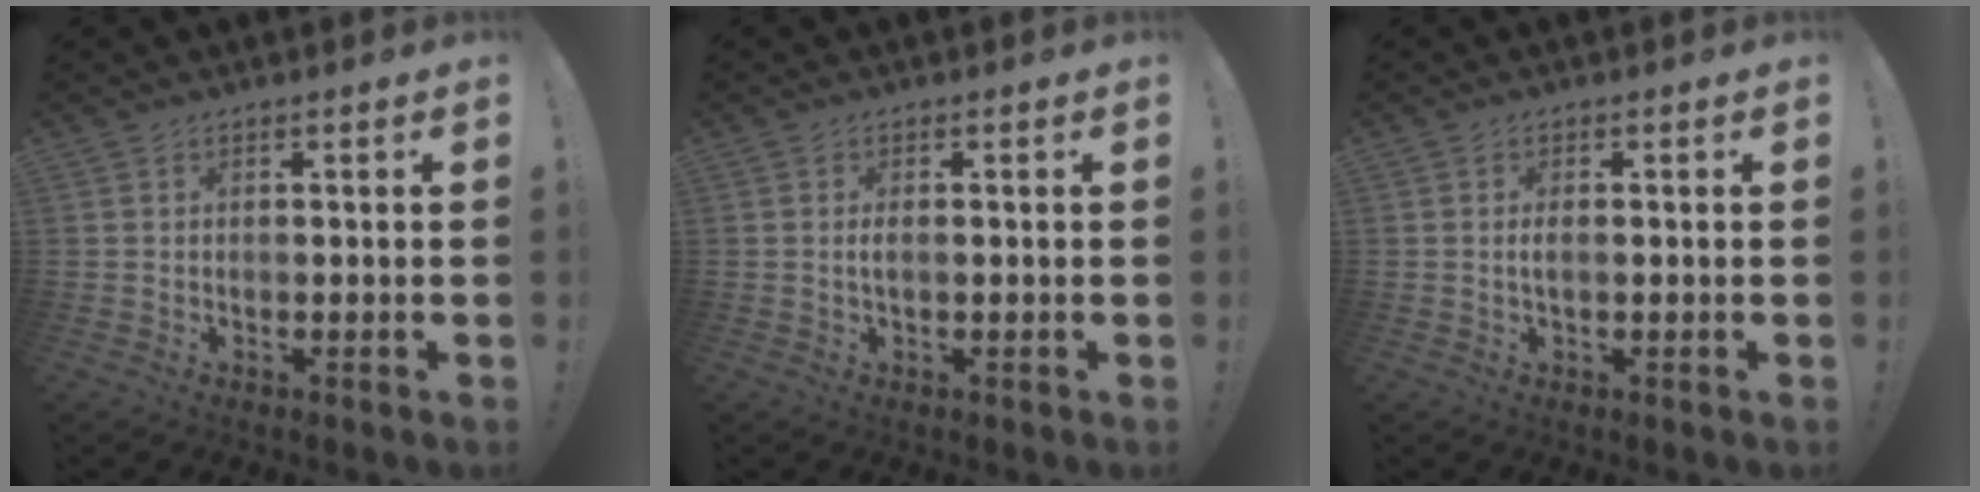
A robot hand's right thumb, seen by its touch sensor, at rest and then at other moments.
{"total": 1.5, "force": [-0.2, 0.4, 1.4], "torque": [-0.027, 0.001, -0.004]}
{"total": 1.6, "force": [-0.2, 0.5, 1.5], "torque": [-0.020, -0.002, -0.006]}